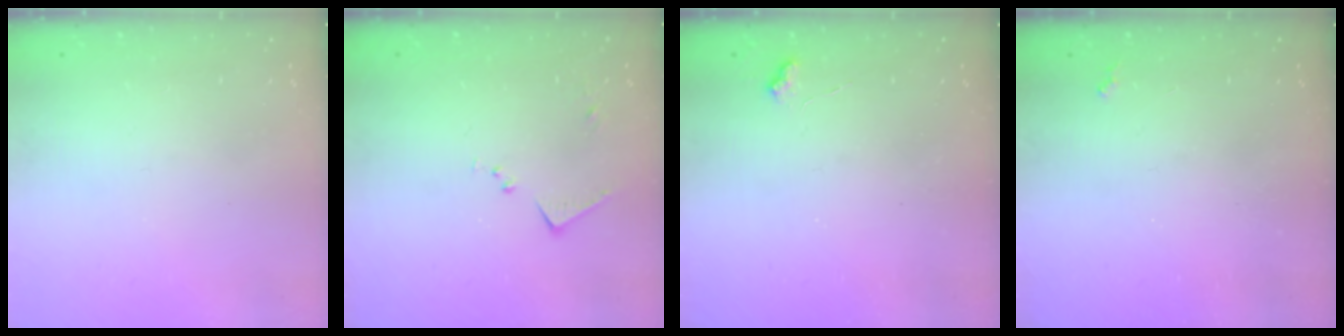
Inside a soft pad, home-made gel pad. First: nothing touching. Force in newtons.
{"total": 6.2, "press": 6.1, "slide": 0.7}
{"total": 5.2, "press": 5.1, "slide": 0.7}
{"total": 2.3, "press": 2.2, "slide": 0.4}